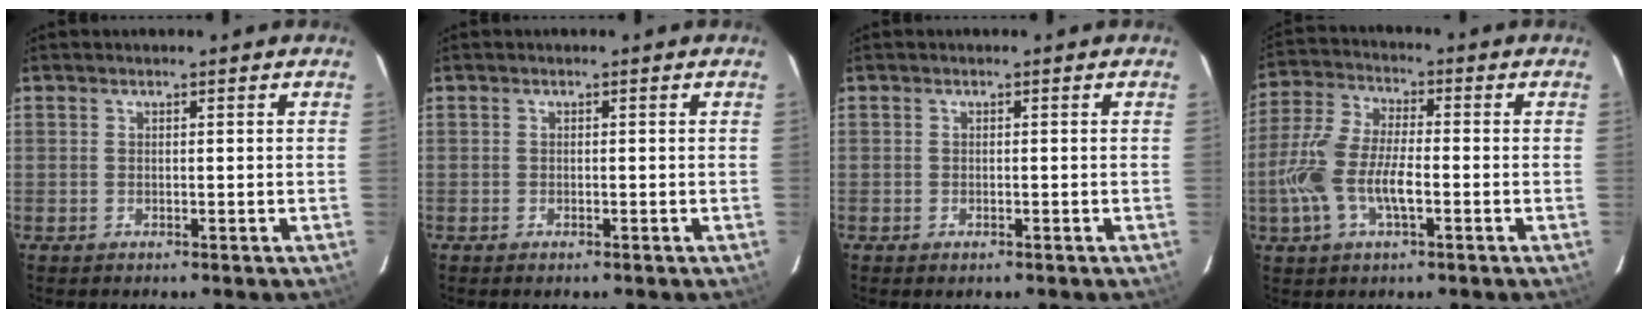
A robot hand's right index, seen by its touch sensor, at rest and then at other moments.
{"total": 0.5, "force": [-0.4, 0.2, 0.2], "torque": [-0.005, -0.001, -0.009]}
{"total": 1.0, "force": [-0.6, 0.6, 0.5], "torque": [-0.007, -0.003, -0.011]}
{"total": 12.0, "force": [-3.2, 4.9, 10.5], "torque": [-0.229, 0.002, -0.063]}